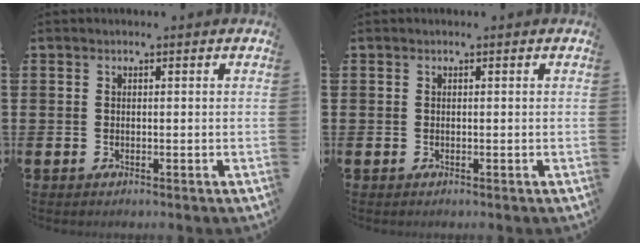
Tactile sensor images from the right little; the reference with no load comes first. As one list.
[{"total": 0.0}]